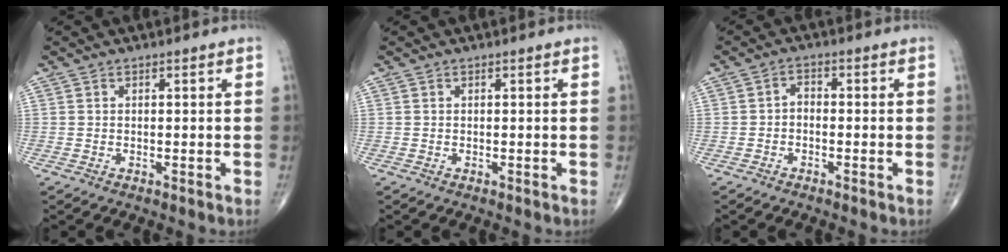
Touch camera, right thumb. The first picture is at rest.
{"total": 0.0}
{"total": 2.0, "force": [-0.8, 1.2, 1.3], "torque": [-0.013, 0.016, -0.022]}